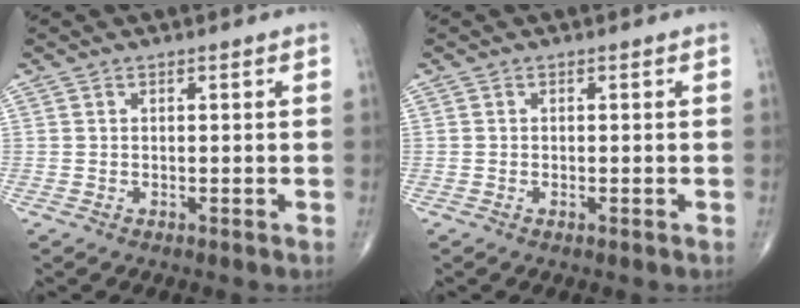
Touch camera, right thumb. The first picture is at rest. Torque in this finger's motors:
{"motor_torque": [-0.17, 0.02, 0.17, -0.03, 0.00]}